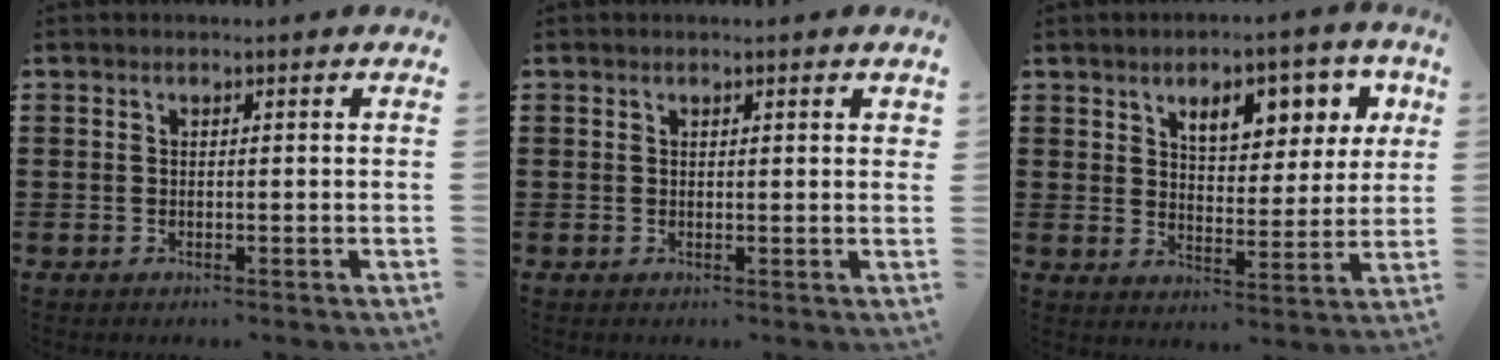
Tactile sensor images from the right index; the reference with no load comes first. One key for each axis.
{"total": 0.6, "fx": 0.4, "fy": 0.1, "fz": 0.5, "tx": -0.009, "ty": 0.002, "tz": 0.007}
{"total": 7.7, "fx": 4.2, "fy": 3.9, "fz": 5.2, "tx": -0.088, "ty": -0.004, "tz": 0.065}